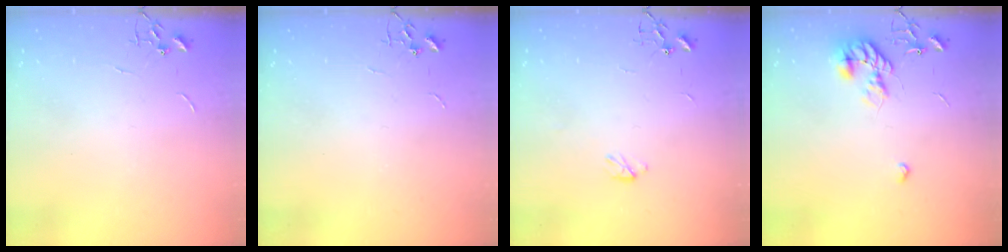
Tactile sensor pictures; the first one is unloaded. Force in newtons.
{"total": 0.0}
{"total": 3.0, "press": 3.0, "slide": 0.5}
{"total": 10.6, "press": 10.5, "slide": 0.8}